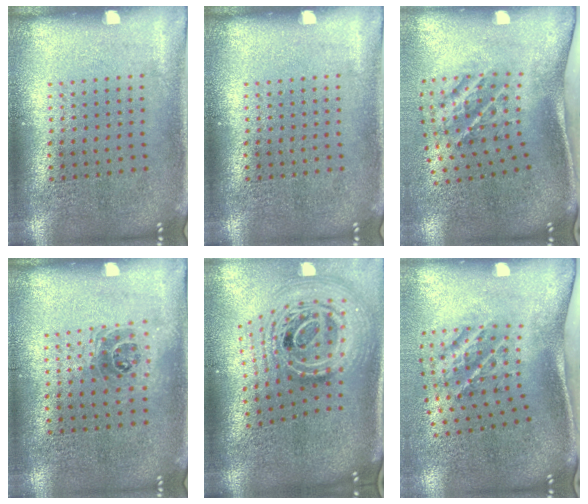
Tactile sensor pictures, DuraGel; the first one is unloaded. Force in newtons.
{"total": 0.0}
{"total": 2.2, "press": 1.2, "slide": 1.8}
{"total": 1.1, "press": 0.9, "slide": 0.5}
{"total": 2.9, "press": 2.0, "slide": 2.2}
{"total": 2.2, "press": 1.2, "slide": 1.8}